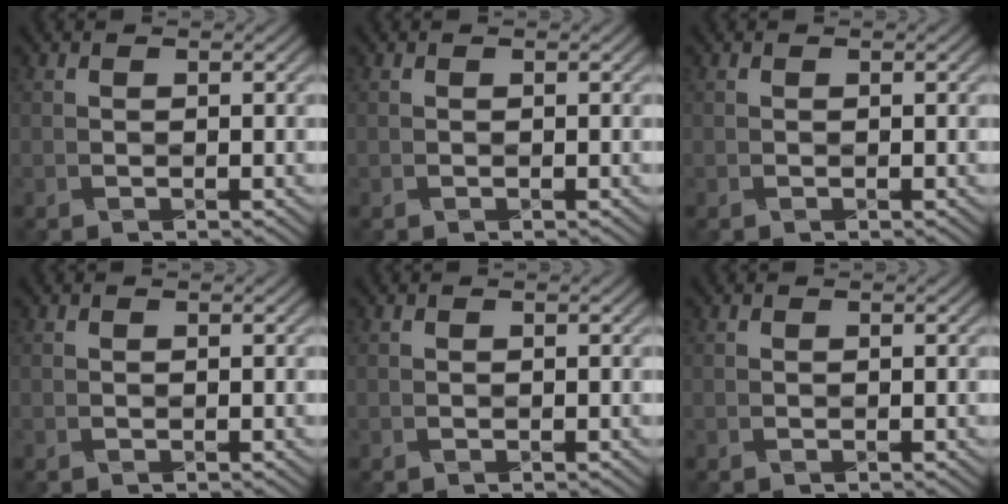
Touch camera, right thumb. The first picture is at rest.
{"total": 0.0}
{"total": 0.0}
{"total": 0.0}
{"total": 0.0}
{"total": 0.0}